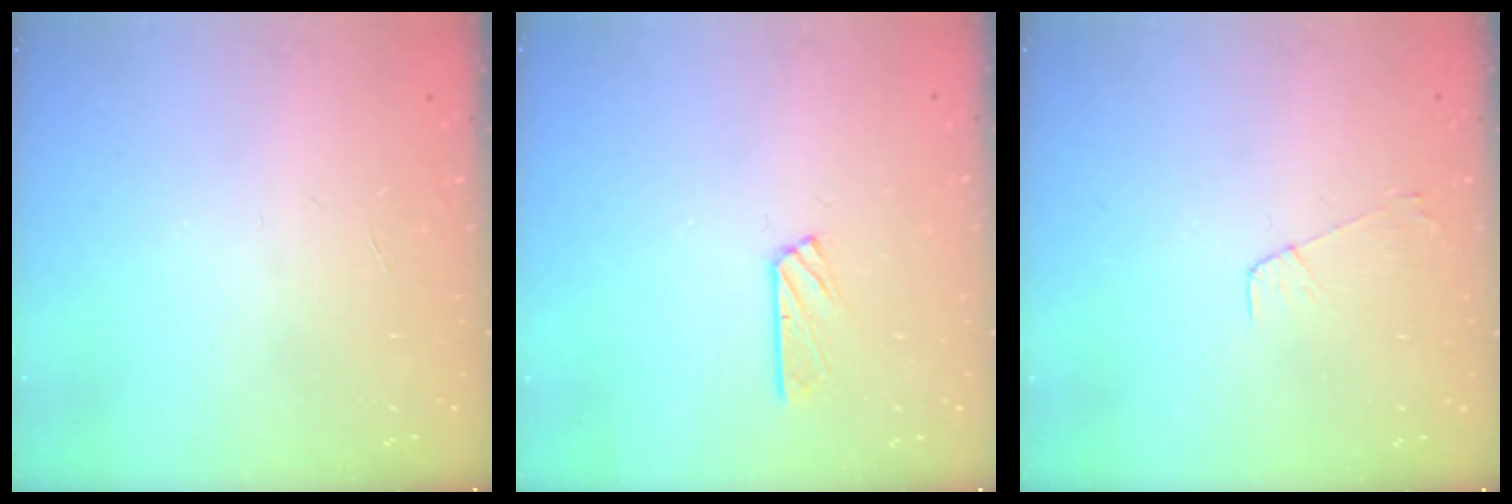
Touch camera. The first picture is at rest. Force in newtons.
{"total": 6.1, "press": 6.1, "slide": 0.3}
{"total": 3.7, "press": 3.6, "slide": 0.4}